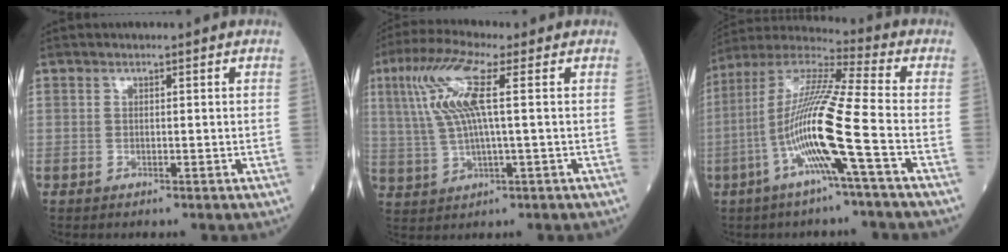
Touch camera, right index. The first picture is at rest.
{"total": 10.0, "force": [2.8, 1.2, 9.5], "torque": [-0.219, 0.020, 0.056]}
{"total": 15.1, "force": [-4.5, -1.0, 14.4], "torque": [-0.287, 0.002, -0.098]}